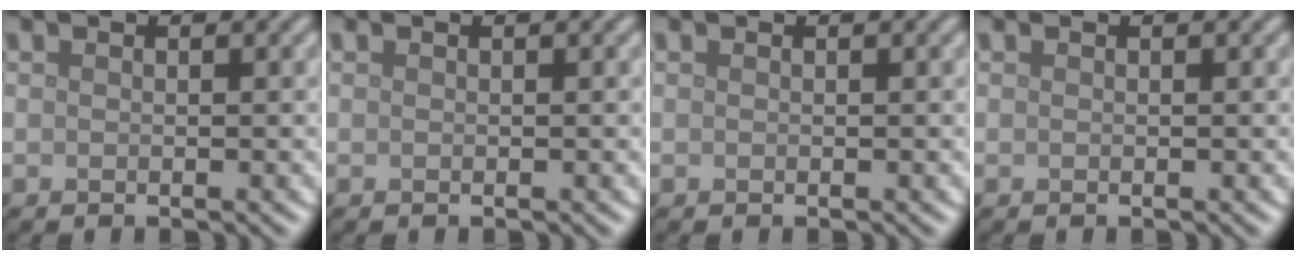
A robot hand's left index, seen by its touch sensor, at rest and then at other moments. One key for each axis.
{"total": 0.0}
{"total": 0.0}
{"total": 0.0}